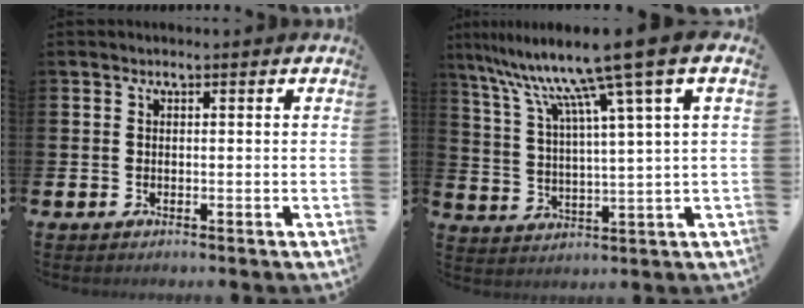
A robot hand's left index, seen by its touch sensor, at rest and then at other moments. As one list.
[{"total": 11.7, "force": [8.3, 0.2, 8.3], "torque": [-0.186, -0.047, 0.130]}]